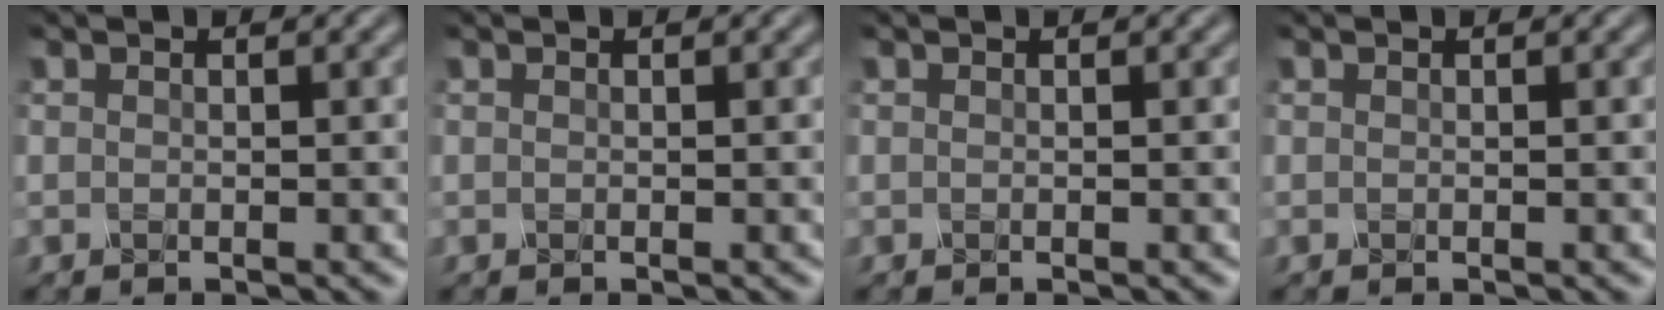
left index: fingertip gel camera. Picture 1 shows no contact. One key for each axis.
{"total": 0.0}
{"total": 0.0}
{"total": 0.0}